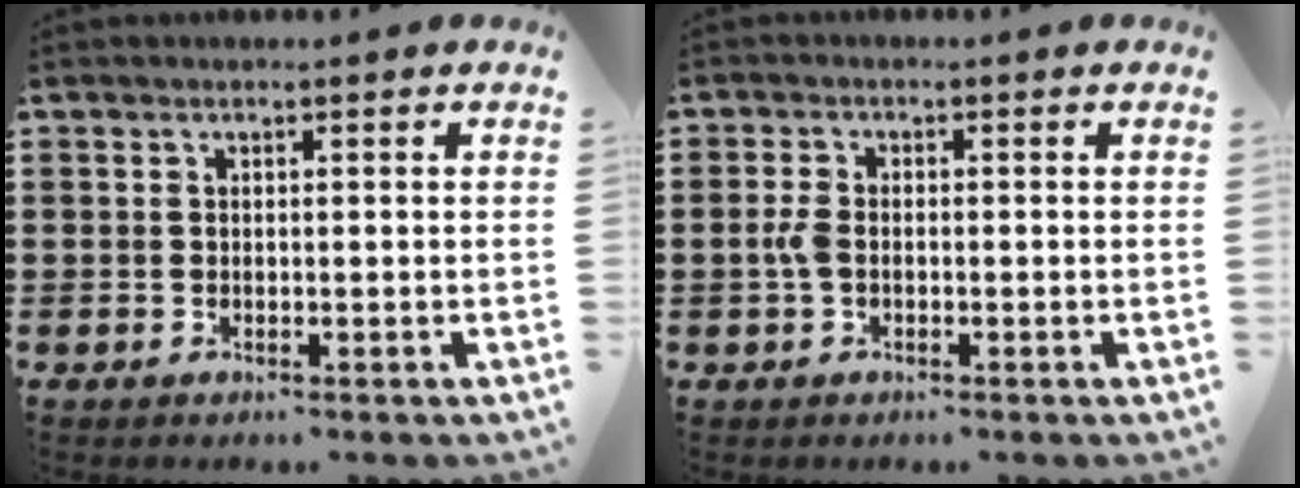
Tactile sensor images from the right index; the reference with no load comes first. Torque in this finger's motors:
{"motor_torque": [0.85, -0.21, 0.34, 0.11]}